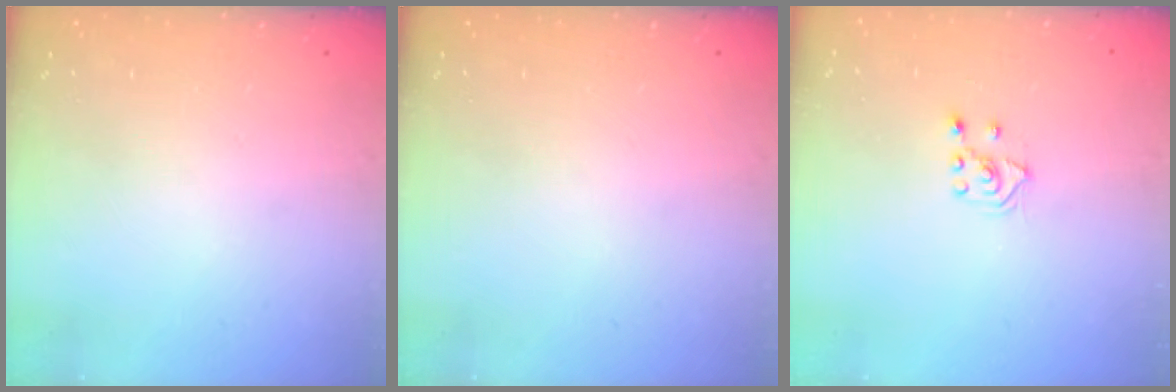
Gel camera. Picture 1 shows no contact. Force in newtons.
{"total": 0.0}
{"total": 3.0, "press": 2.9, "slide": 0.7}